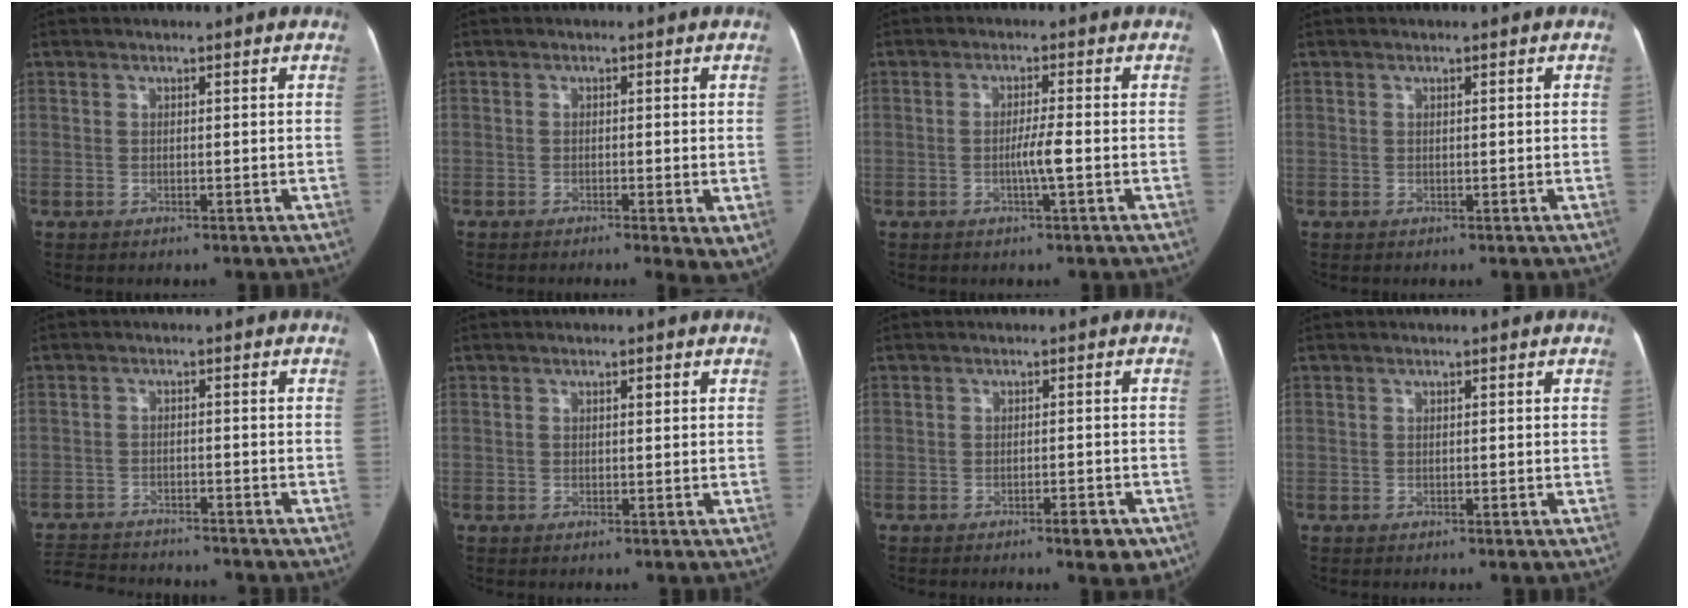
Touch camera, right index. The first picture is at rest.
{"total": 4.4, "force": [-1.8, 0.7, 4.0], "torque": [-0.048, -0.012, -0.025]}
{"total": 3.0, "force": [-0.9, -0.5, 2.8], "torque": [-0.052, -0.003, -0.016]}
{"total": 0.0}
{"total": 12.3, "force": [-11.5, 2.3, 3.6], "torque": [-0.080, 0.002, -0.169]}
{"total": 0.9, "force": [0.3, 0.2, 0.8], "torque": [-0.013, 0.004, 0.003]}
{"total": 3.7, "force": [-2.4, 0.9, 2.7], "torque": [-0.029, 0.000, -0.029]}
{"total": 0.0}